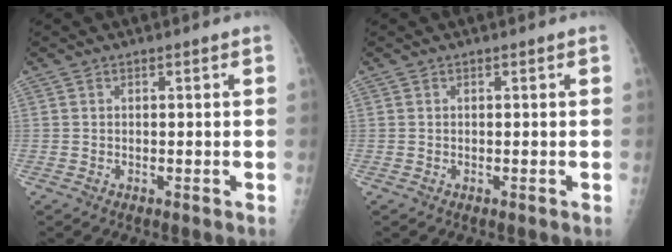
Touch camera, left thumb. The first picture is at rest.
{"total": 0.0}